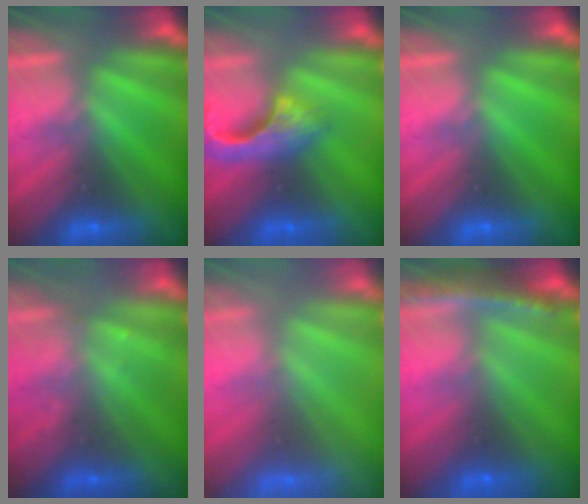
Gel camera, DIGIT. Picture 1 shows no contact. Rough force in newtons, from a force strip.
{"total": 4.8}
{"total": 0.0}
{"total": 2.2}
{"total": 8.1}
{"total": 8.5}